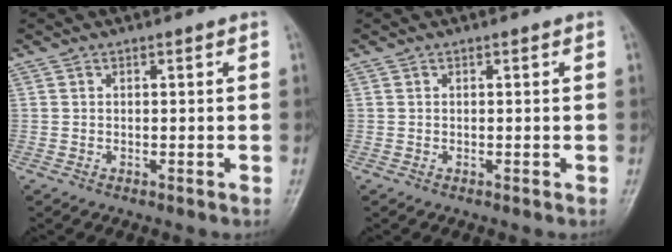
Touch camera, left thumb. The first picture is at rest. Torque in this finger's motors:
{"motor_torque": [0.00, 0.00, -0.07, -0.07, 0.00]}